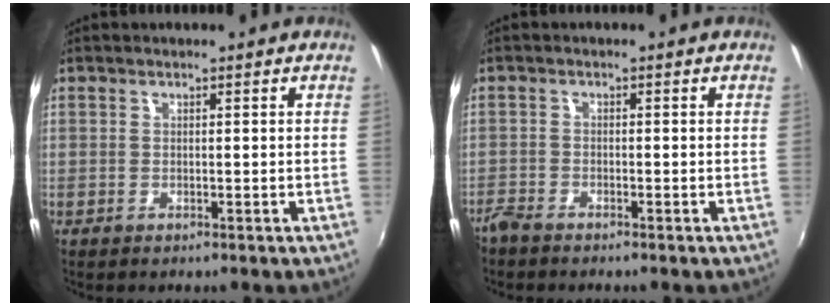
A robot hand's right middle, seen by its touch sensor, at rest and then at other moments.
{"total": 2.6, "force": [-2.4, 0.5, 0.7], "torque": [-0.024, -0.008, -0.051]}